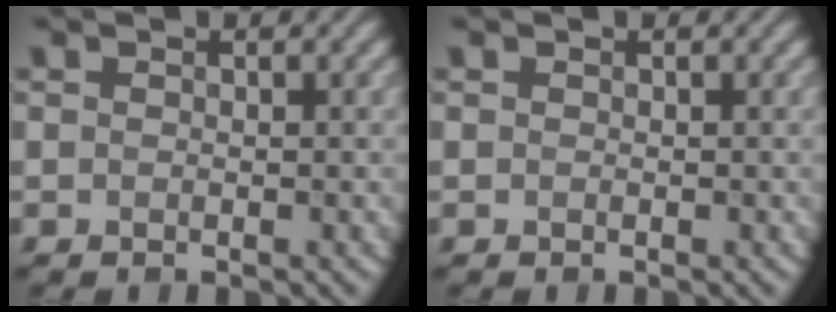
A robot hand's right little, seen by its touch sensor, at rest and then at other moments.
{"total": 0.0}